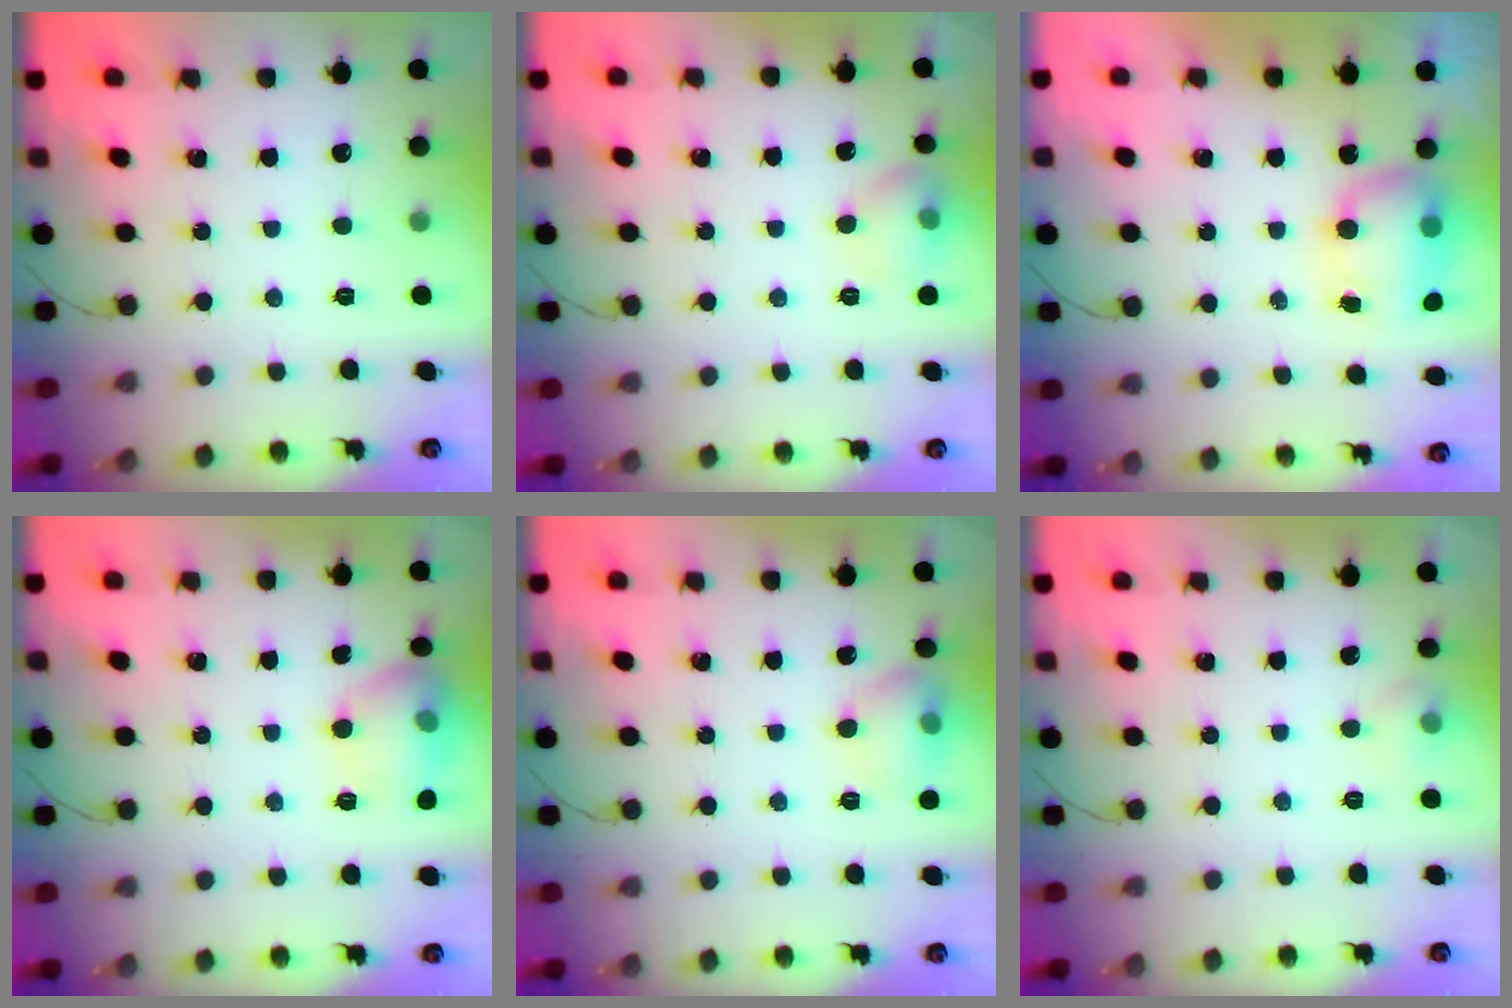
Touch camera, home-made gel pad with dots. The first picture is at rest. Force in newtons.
{"total": 10.3, "press": 7.5, "slide": 7.0}
{"total": 10.5, "press": 8.5, "slide": 6.1}
{"total": 11.7, "press": 11.4, "slide": 2.9}
{"total": 8.6, "press": 8.5, "slide": 1.3}
{"total": 5.3, "press": 5.0, "slide": 1.8}